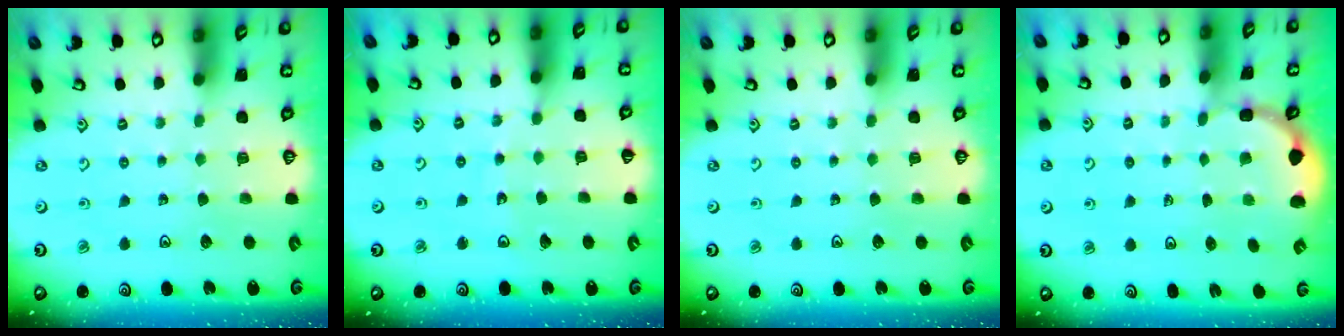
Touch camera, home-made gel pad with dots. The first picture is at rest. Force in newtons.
{"total": 3.5, "press": 3.4, "slide": 0.6}
{"total": 0.0}
{"total": 1.8, "press": 1.7, "slide": 0.7}